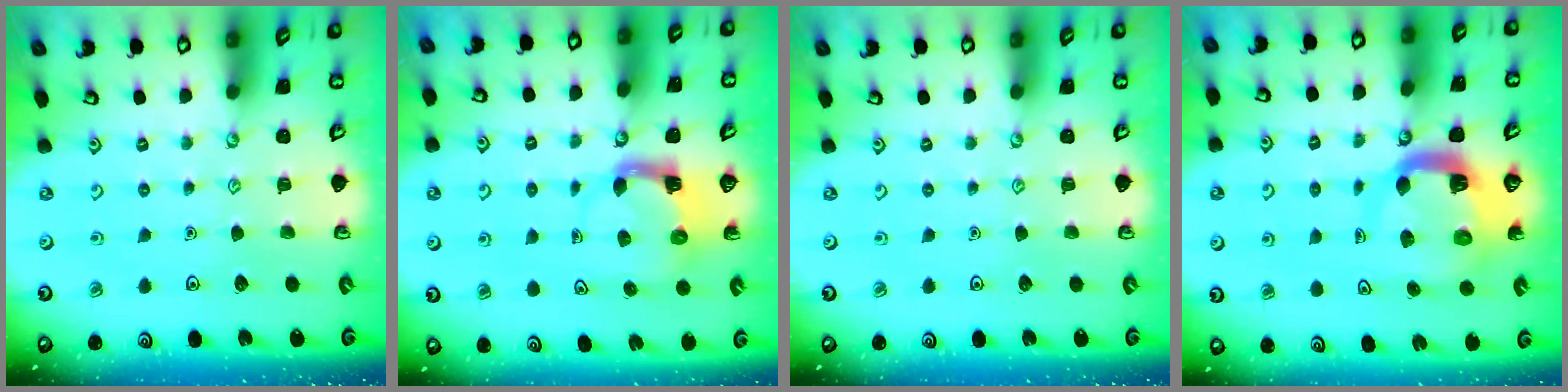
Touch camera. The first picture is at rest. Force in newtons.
{"total": 3.9, "press": 3.8, "slide": 0.7}
{"total": 0.0}
{"total": 8.0, "press": 7.9, "slide": 1.0}